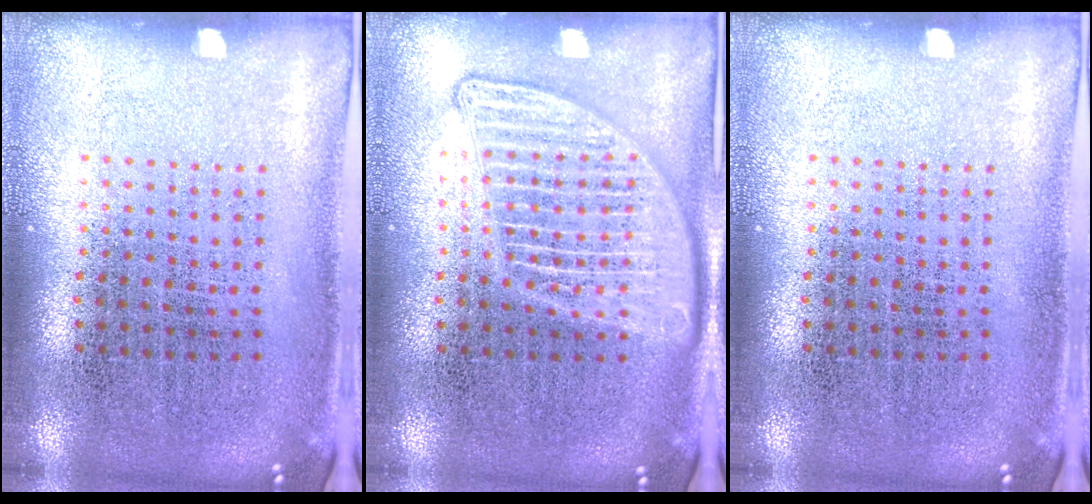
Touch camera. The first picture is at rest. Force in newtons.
{"total": 2.9, "press": 2.9, "slide": 0.3}
{"total": 0.0}